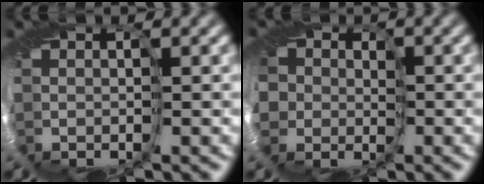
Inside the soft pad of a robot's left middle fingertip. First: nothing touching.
{"total": 4.1, "force": [0.1, 4.1, 0.7], "torque": [-0.007, -0.002, -0.028]}